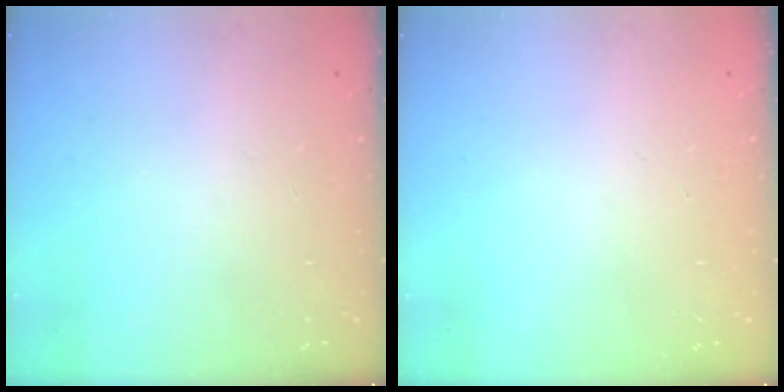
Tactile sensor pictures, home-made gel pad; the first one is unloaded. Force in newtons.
{"total": 0.0}